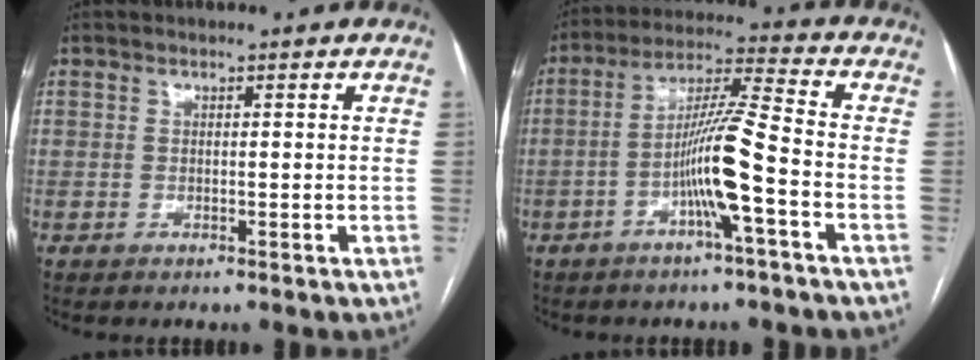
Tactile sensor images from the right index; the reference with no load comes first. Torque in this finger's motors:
{"motor_torque": [1.90, 0.02, 0.59, 0.11]}